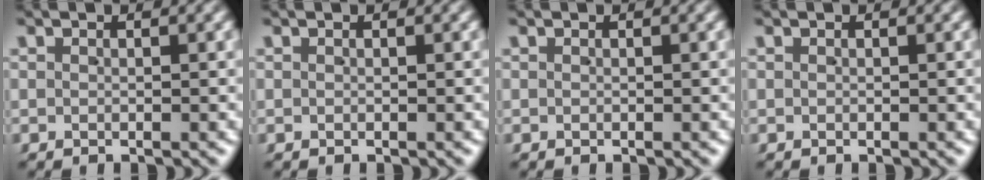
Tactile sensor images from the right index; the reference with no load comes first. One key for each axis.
{"total": 0.0}
{"total": 0.0}
{"total": 0.0}